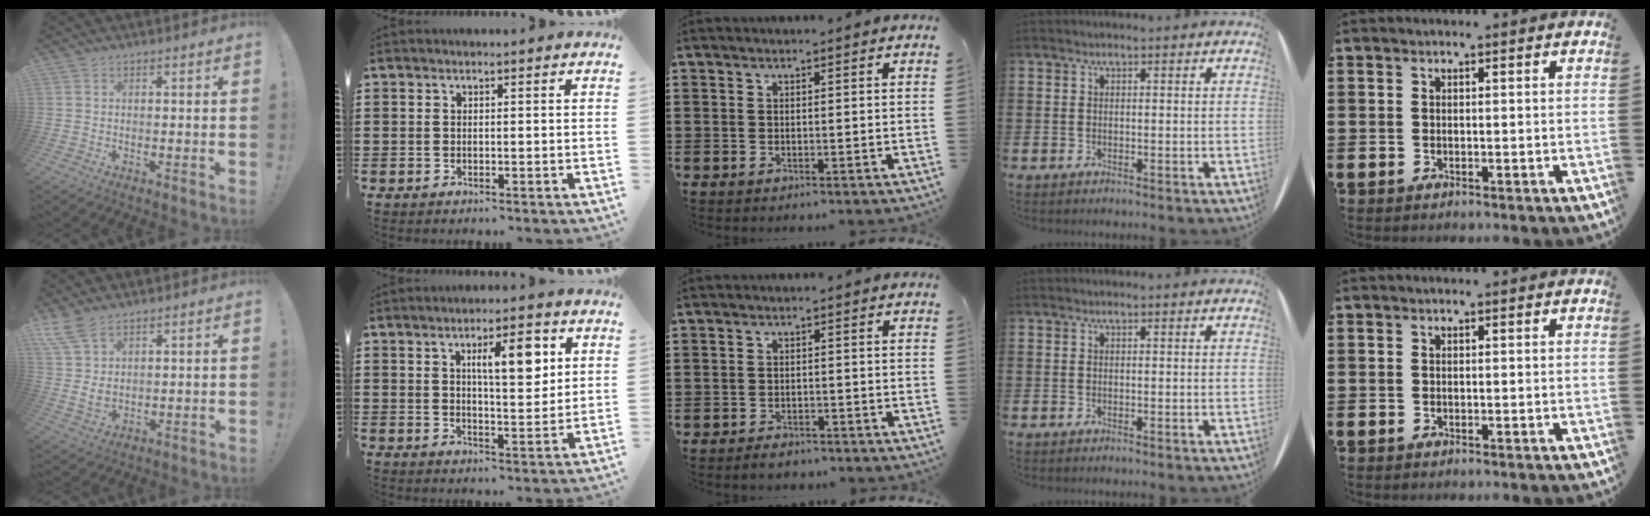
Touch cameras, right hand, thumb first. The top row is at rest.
{"thumb": {"total": 7.6, "force": [4.7, 3.1, 5.1], "torque": [-0.105, -0.022, 0.093]}, "index": {"total": 7.1, "force": [2.7, 2.2, 6.3], "torque": [-0.096, -0.004, 0.035]}, "middle": {"total": 1.6, "force": [-1.5, 0.4, 0.4], "torque": [-0.012, -0.001, -0.031]}}